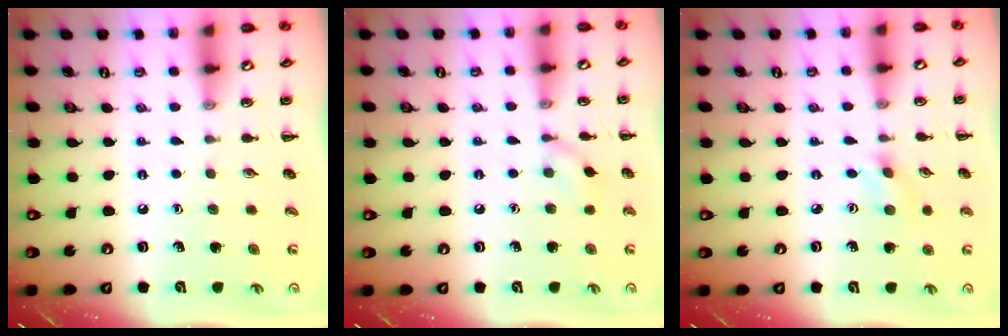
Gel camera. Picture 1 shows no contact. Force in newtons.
{"total": 6.6, "press": 6.4, "slide": 1.8}
{"total": 1.2, "press": 1.1, "slide": 0.3}